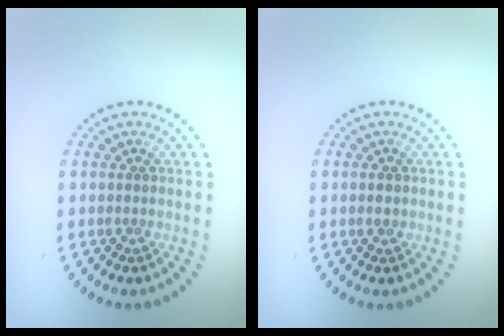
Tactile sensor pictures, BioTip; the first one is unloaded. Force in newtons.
{"total": 1.3, "press": 1.3, "slide": 0.2}